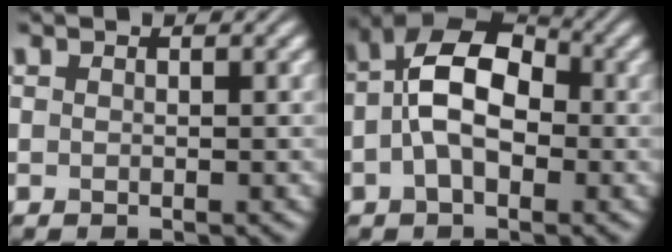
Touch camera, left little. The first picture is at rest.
{"total": 7.4, "force": [-0.5, 4.4, 6.0], "torque": [-0.112, 0.018, -0.023]}